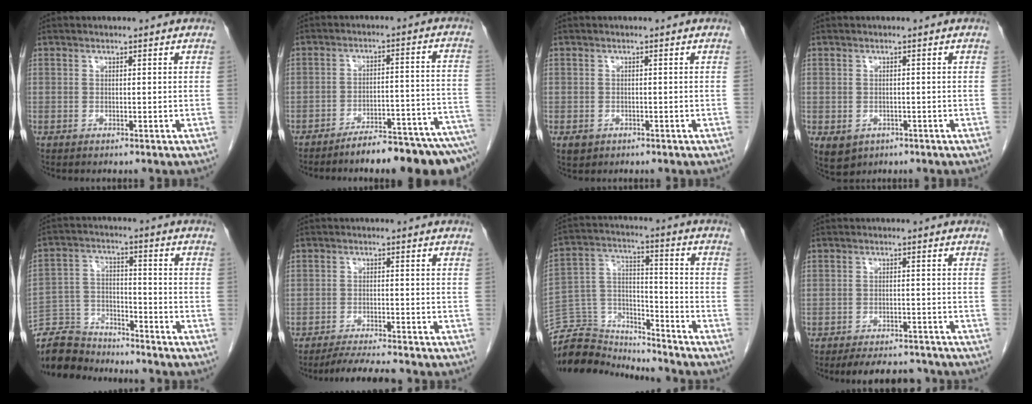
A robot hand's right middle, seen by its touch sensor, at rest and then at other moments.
{"total": 14.1, "force": [-11.8, 0.7, 7.7], "torque": [-0.061, 0.031, -0.165]}
{"total": 1.7, "force": [-0.9, 1.4, 0.6], "torque": [-0.010, 0.002, -0.005]}
{"total": 3.9, "force": [-1.8, 3.1, 1.4], "torque": [-0.023, -0.002, -0.016]}
{"total": 10.1, "force": [-9.7, 2.8, 1.0], "torque": [-0.024, 0.009, -0.182]}
{"total": 5.2, "force": [-4.9, -0.2, 1.7], "torque": [-0.028, -0.017, -0.083]}
{"total": 15.6, "force": [-15.3, 3.0, 1.1], "torque": [-0.025, 0.052, -0.263]}
{"total": 8.8, "force": [-8.1, 2.5, 2.5], "torque": [-0.034, 0.003, -0.105]}